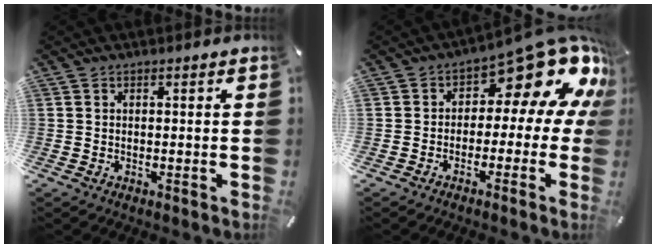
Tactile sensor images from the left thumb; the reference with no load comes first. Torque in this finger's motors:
{"motor_torque": [0.38, 0.38, 0.69, 0.43, 0.03]}